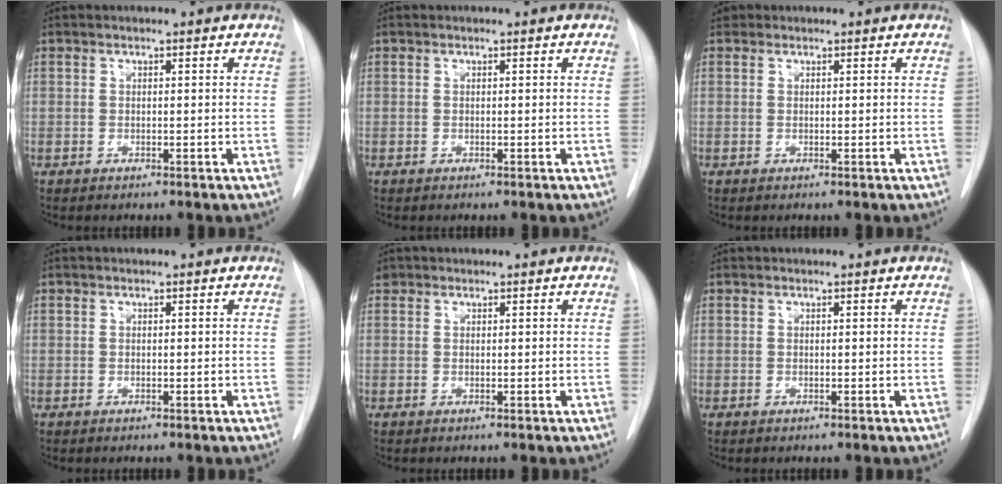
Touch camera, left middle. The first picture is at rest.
{"total": 0.0}
{"total": 0.7, "force": [0.5, 0.5, 0.0], "torque": [0.001, 0.007, 0.006]}
{"total": 0.0}
{"total": 0.8, "force": [0.5, 0.6, 0.0], "torque": [0.003, 0.011, 0.008]}
{"total": 0.0}